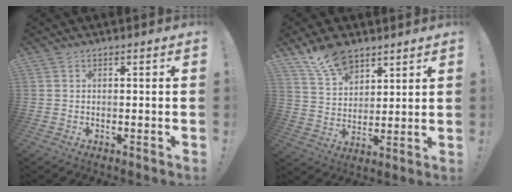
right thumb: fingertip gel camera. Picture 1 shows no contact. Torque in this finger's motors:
{"motor_torque": [0.03, 0.03, 0.09, 0.40, 0.00]}